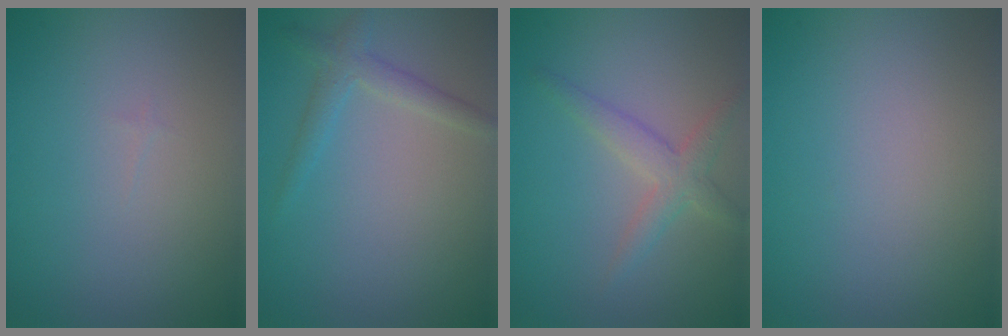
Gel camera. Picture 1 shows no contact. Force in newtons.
{"total": 2.0, "press": 2.0, "slide": 0.1}
{"total": 2.5, "press": 2.5, "slide": 0.2}
{"total": 0.0}